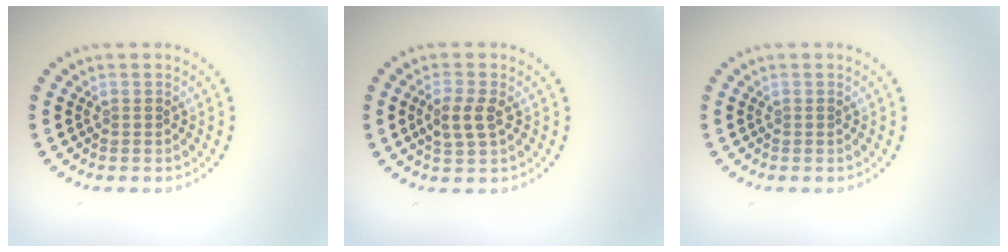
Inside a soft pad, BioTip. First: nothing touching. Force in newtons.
{"total": 2.6, "press": 2.5, "slide": 0.5}
{"total": 0.0}